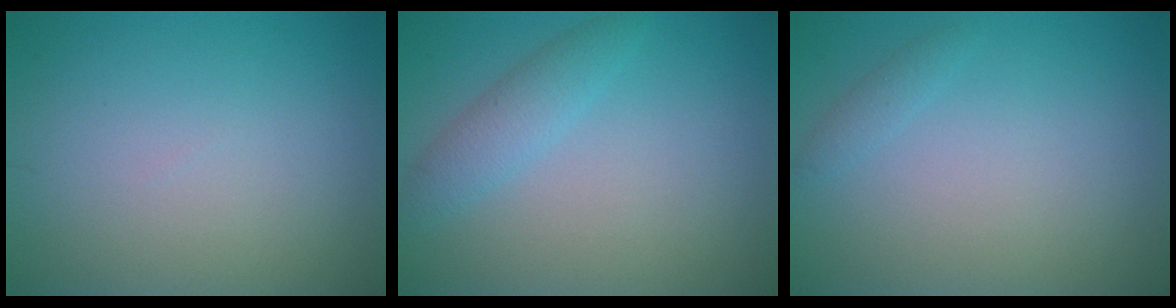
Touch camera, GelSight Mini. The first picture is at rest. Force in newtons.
{"total": 2.3, "press": 2.3, "slide": 0.2}
{"total": 0.8, "press": 0.8, "slide": 0.0}